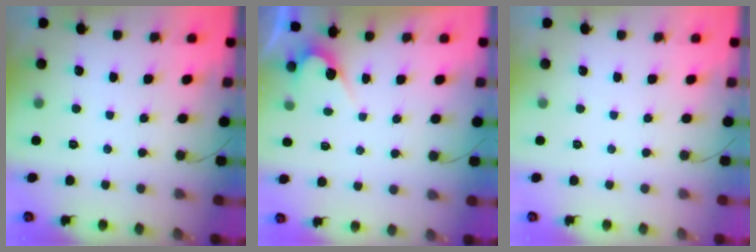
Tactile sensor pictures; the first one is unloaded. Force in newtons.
{"total": 2.8, "press": 2.8, "slide": 0.2}
{"total": 0.0}